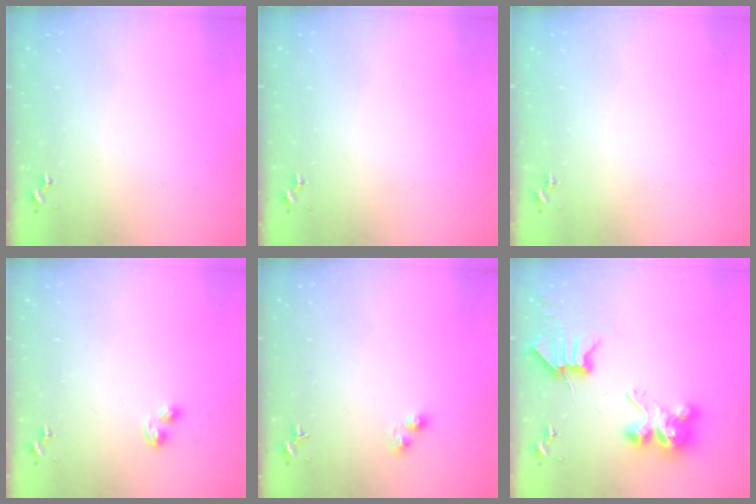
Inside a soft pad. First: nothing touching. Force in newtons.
{"total": 0.0}
{"total": 0.0}
{"total": 3.7, "press": 3.7, "slide": 0.4}
{"total": 3.6, "press": 3.6, "slide": 0.4}
{"total": 8.6, "press": 8.6, "slide": 0.7}